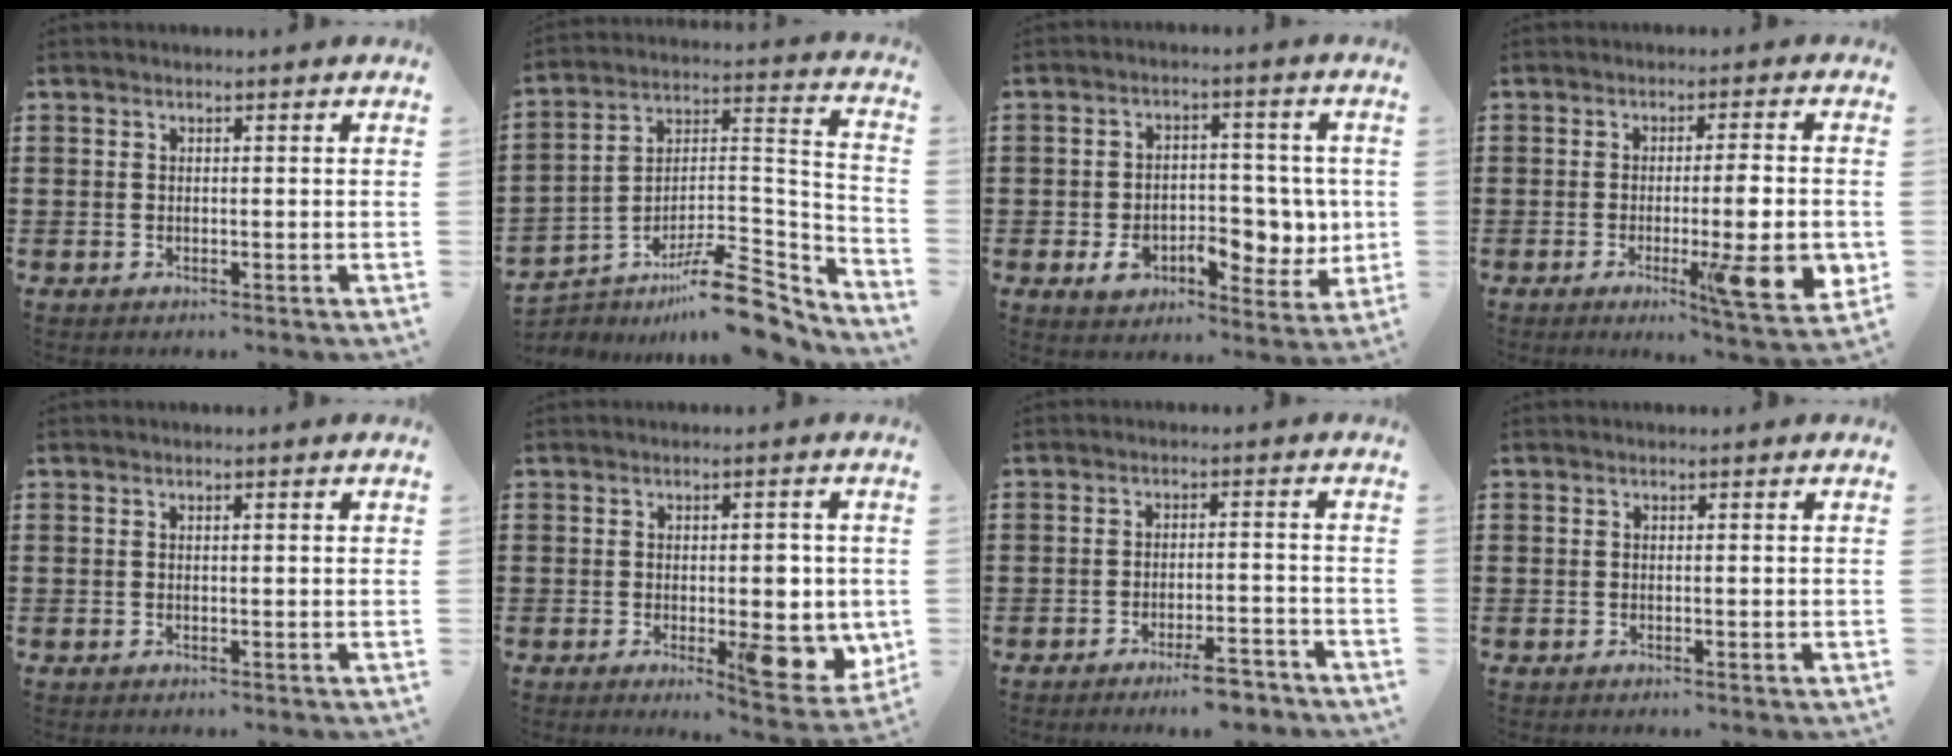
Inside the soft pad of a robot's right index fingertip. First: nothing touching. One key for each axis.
{"total": 11.3, "fx": -8.6, "fy": 3.3, "fz": 6.5, "tx": -0.091, "ty": 0.037, "tz": -0.155}
{"total": 8.4, "fx": -1.2, "fy": 6.0, "fz": 5.8, "tx": -0.077, "ty": 0.008, "tz": -0.019}
{"total": 10.2, "fx": -2.3, "fy": 1.3, "fz": 9.8, "tx": -0.142, "ty": -0.011, "tz": -0.034}
{"total": 0.6, "fx": 0.2, "fy": 0.0, "fz": 0.6, "tx": -0.011, "ty": 0.000, "tz": 0.003}
{"total": 7.5, "fx": -0.9, "fy": 3.1, "fz": 6.8, "tx": -0.082, "ty": -0.005, "tz": -0.014}
{"total": 4.6, "fx": -3.9, "fy": 0.4, "fz": 2.5, "tx": -0.040, "ty": -0.001, "tz": -0.071}
{"total": 0.0}